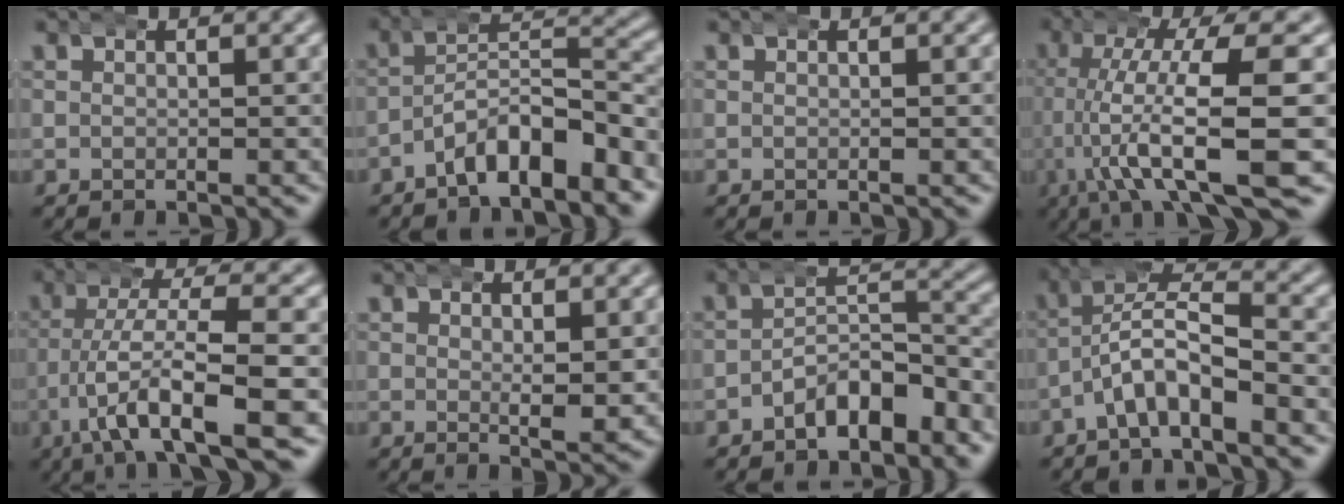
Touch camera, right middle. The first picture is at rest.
{"total": 6.7, "force": [-4.4, 3.2, 4.0], "torque": [-0.047, 0.000, -0.074]}
{"total": 0.0}
{"total": 10.7, "force": [-1.9, 3.5, 9.9], "torque": [-0.170, -0.009, -0.023]}
{"total": 8.1, "force": [-3.7, 2.2, 6.9], "torque": [-0.137, -0.022, -0.048]}
{"total": 2.1, "force": [0.2, 0.5, 2.0], "torque": [-0.035, -0.010, 0.005]}
{"total": 5.6, "force": [-4.1, 2.5, 2.9], "torque": [-0.018, -0.001, -0.066]}
{"total": 5.6, "force": [-1.2, 3.7, 4.1], "torque": [-0.065, -0.007, -0.029]}